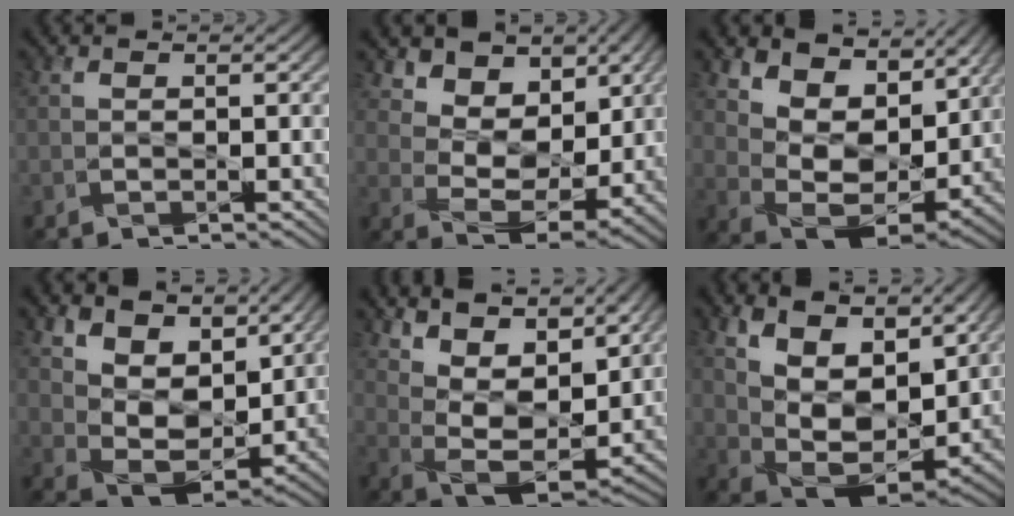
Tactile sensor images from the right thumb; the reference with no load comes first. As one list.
[{"total": 7.9, "force": [4.3, 5.0, 4.2], "torque": [-0.086, -0.008, 0.066]}, {"total": 10.9, "force": [5.9, 6.1, 6.8], "torque": [-0.149, 0.004, 0.099]}, {"total": 8.9, "force": [4.8, 5.8, 4.9], "torque": [-0.111, -0.005, 0.079]}, {"total": 11.8, "force": [8.4, 4.1, 7.2], "torque": [-0.170, 0.006, 0.123]}, {"total": 11.5, "force": [6.2, 5.6, 7.9], "torque": [-0.165, 0.003, 0.104]}]